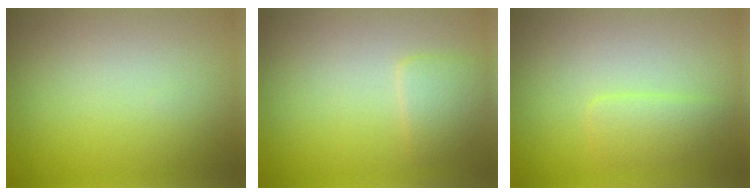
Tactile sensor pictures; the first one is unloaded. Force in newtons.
{"total": 2.0, "press": 2.0, "slide": 0.1}
{"total": 1.9, "press": 1.9, "slide": 0.1}